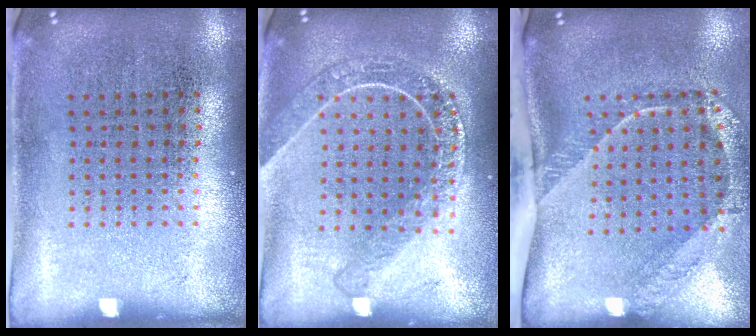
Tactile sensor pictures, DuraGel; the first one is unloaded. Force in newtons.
{"total": 1.8, "press": 1.6, "slide": 0.8}
{"total": 2.7, "press": 1.8, "slide": 1.9}